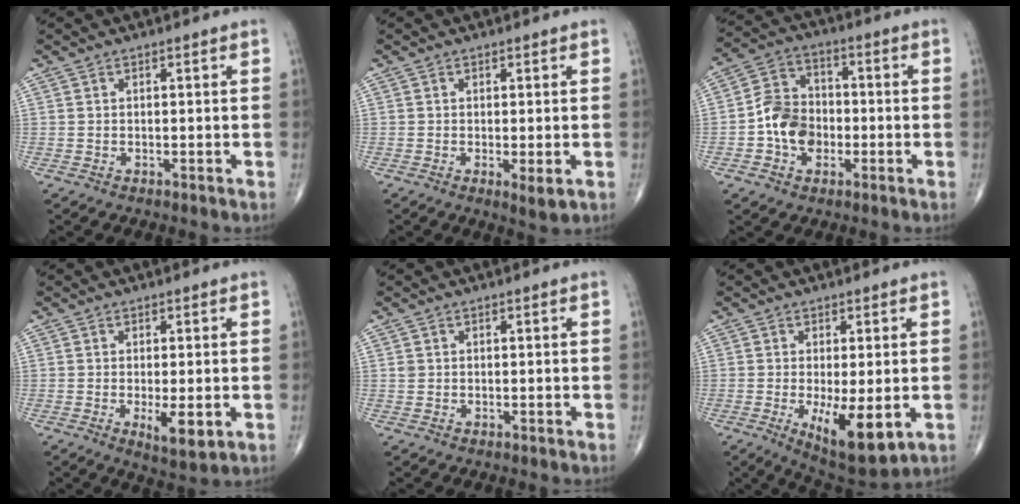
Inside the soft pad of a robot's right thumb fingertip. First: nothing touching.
{"total": 2.7, "force": [-0.6, 0.6, 2.6], "torque": [-0.044, -0.011, -0.010]}
{"total": 9.9, "force": [-2.1, 7.7, 5.9], "torque": [-0.081, 0.030, -0.046]}
{"total": 5.3, "force": [-1.2, 1.7, 4.9], "torque": [-0.077, -0.015, -0.016]}
{"total": 0.7, "force": [0.1, 0.7, 0.3], "torque": [-0.001, 0.002, 0.004]}
{"total": 10.6, "force": [-2.5, 3.7, 9.6], "torque": [-0.147, -0.025, -0.030]}